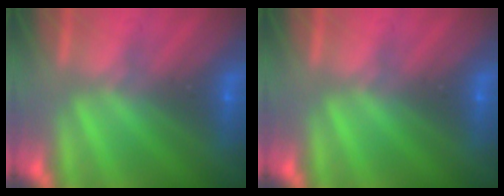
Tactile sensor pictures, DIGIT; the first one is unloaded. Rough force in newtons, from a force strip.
{"total": 0.0}